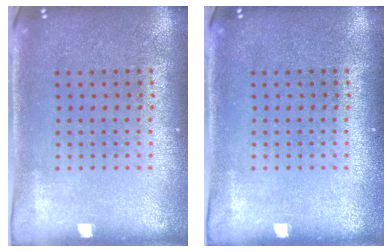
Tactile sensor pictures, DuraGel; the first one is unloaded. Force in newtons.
{"total": 0.0}